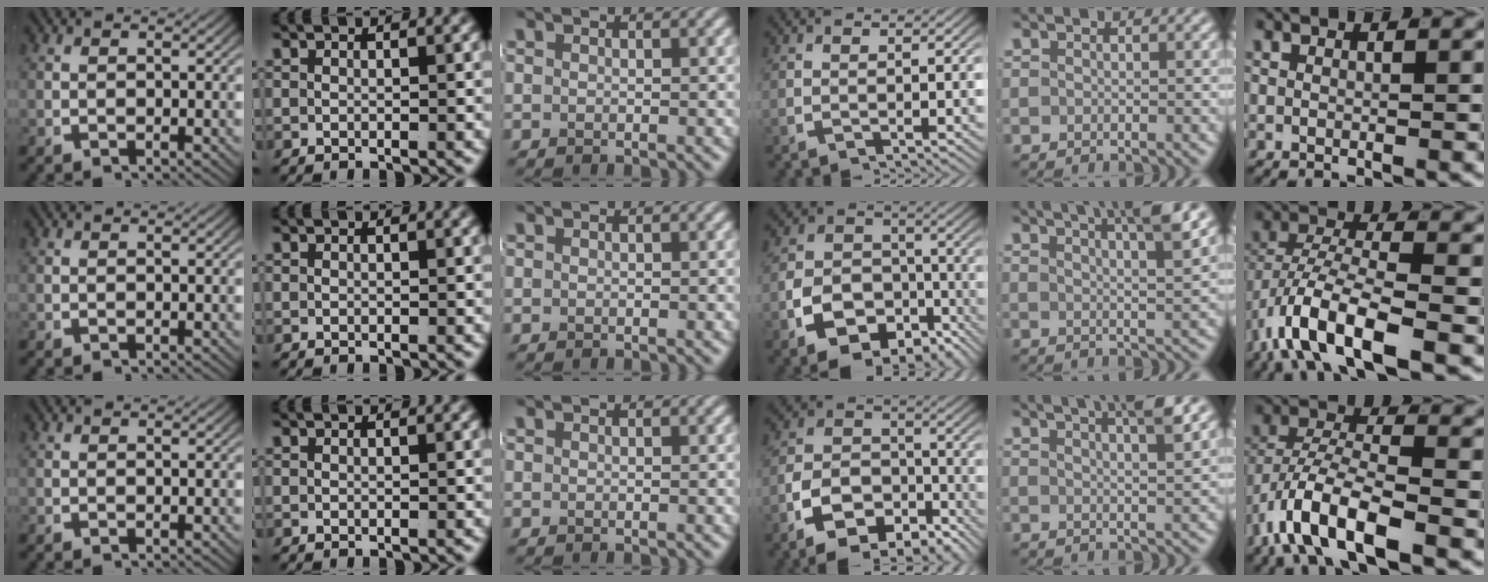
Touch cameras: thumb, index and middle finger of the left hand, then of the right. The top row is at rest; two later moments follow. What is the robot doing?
{"motion": "lift_and_place", "object": "jacket"}